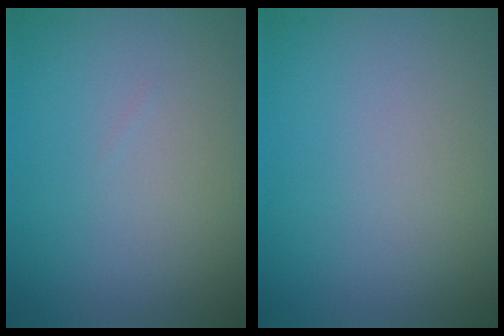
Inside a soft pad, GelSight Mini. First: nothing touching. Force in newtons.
{"total": 0.0}